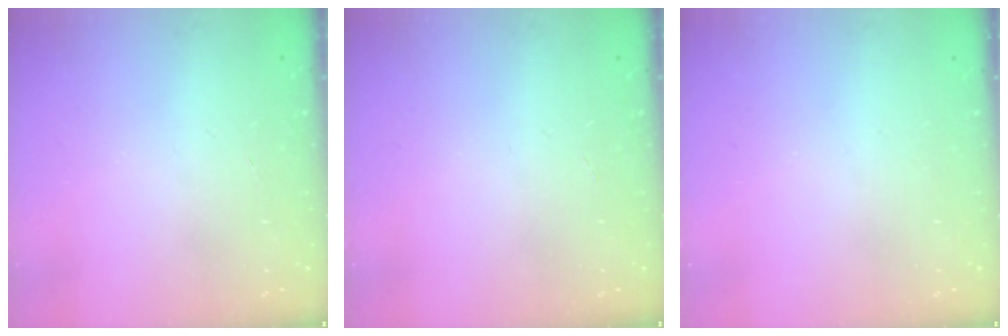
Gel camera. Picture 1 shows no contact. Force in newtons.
{"total": 0.0}
{"total": 0.0}